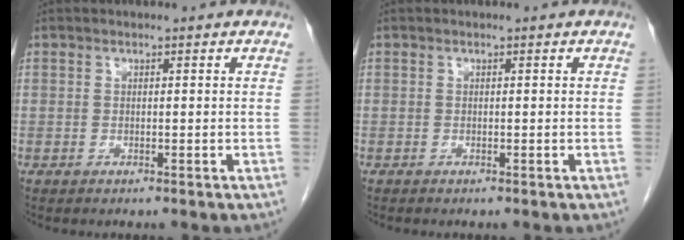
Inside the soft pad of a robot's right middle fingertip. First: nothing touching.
{"total": 0.0}